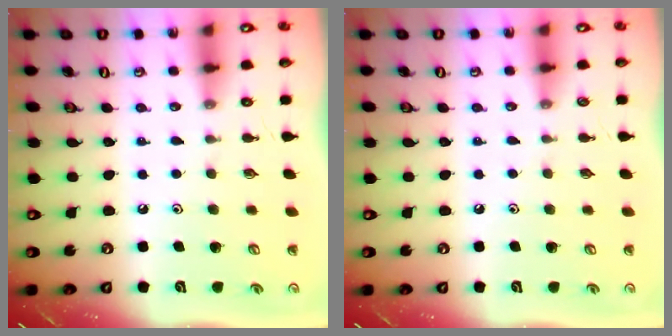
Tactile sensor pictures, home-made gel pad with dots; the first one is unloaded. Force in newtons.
{"total": 2.3, "press": 2.3, "slide": 0.4}